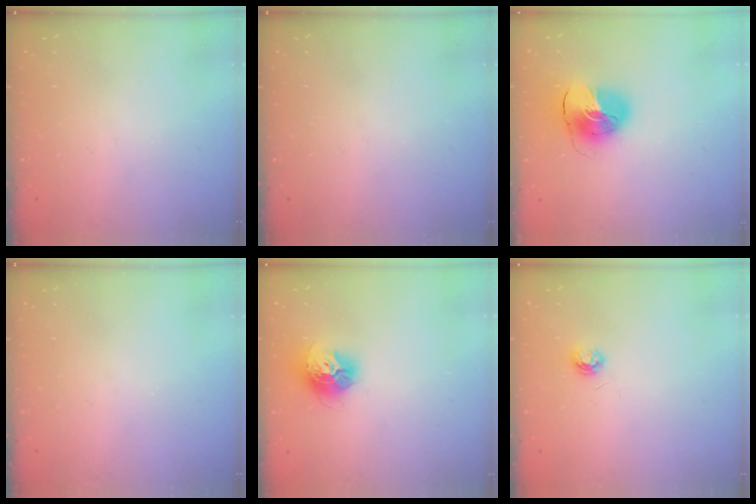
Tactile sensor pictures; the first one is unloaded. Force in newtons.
{"total": 0.0}
{"total": 10.6, "press": 10.5, "slide": 1.7}
{"total": 0.0}
{"total": 12.8, "press": 12.8, "slide": 1.1}
{"total": 3.9, "press": 3.8, "slide": 0.5}